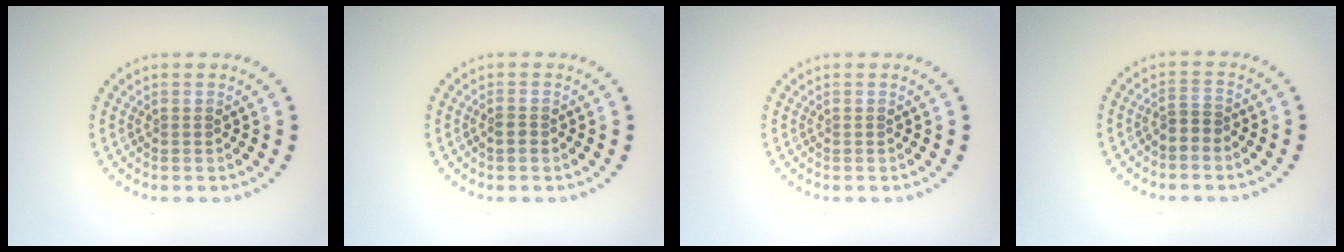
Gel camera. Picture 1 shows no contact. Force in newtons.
{"total": 1.0, "press": 0.8, "slide": 0.5}
{"total": 0.0}
{"total": 1.8, "press": 1.4, "slide": 1.1}